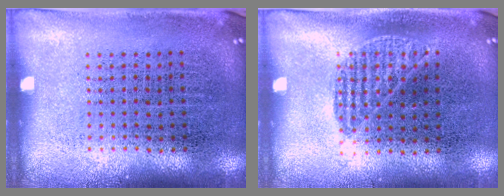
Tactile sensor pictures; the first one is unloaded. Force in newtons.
{"total": 1.0, "press": 0.7, "slide": 0.7}